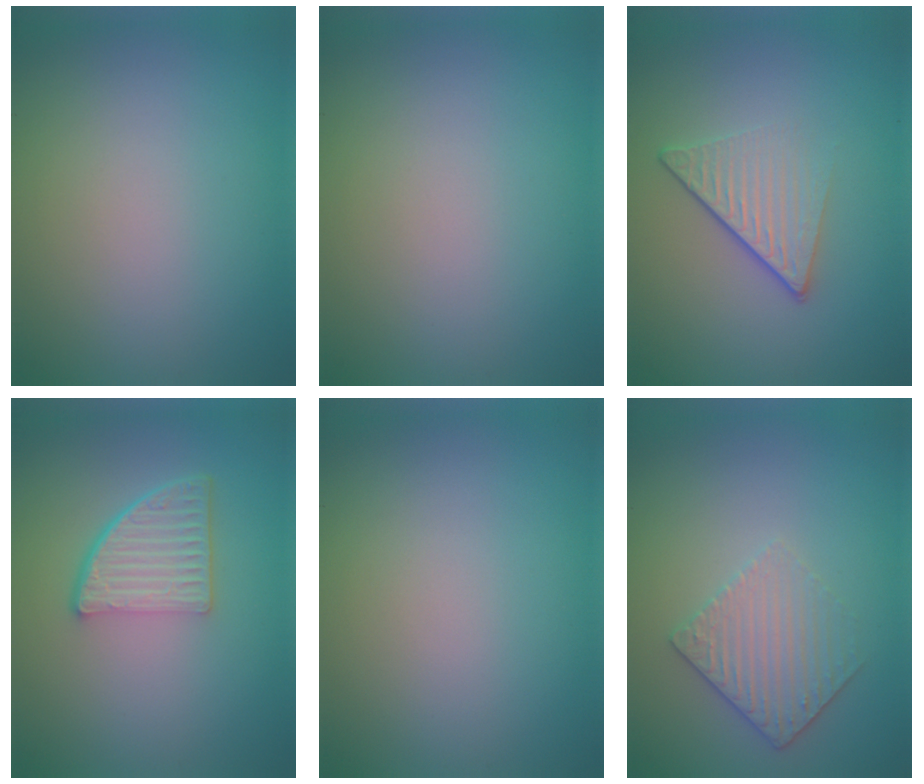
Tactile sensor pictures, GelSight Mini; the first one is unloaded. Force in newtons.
{"total": 0.0}
{"total": 4.3, "press": 2.7, "slide": 3.4}
{"total": 4.8, "press": 3.3, "slide": 3.6}
{"total": 0.0}
{"total": 3.3, "press": 2.8, "slide": 1.8}